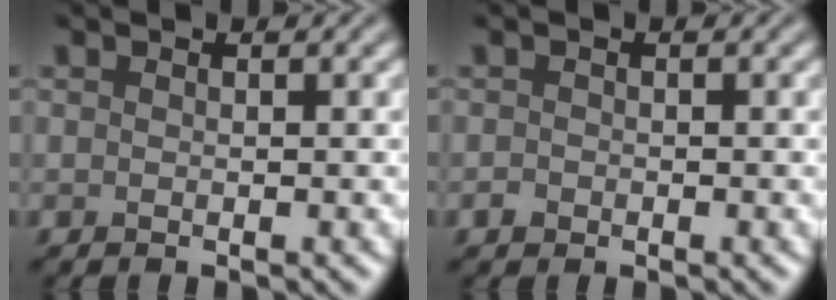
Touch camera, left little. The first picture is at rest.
{"total": 0.7, "force": [-0.4, 0.6, 0.2], "torque": [-0.001, -0.002, -0.009]}